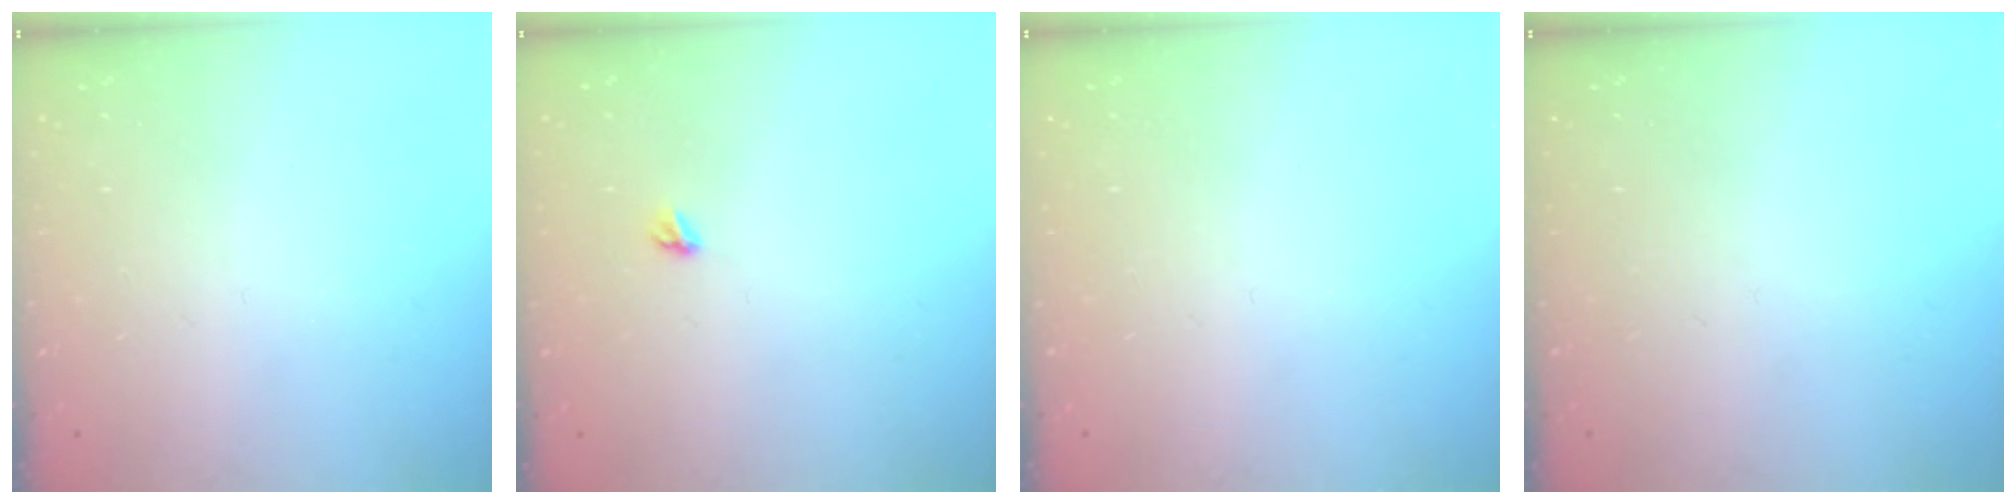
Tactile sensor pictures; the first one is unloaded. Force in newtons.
{"total": 4.2, "press": 4.2, "slide": 0.5}
{"total": 0.0}
{"total": 0.0}